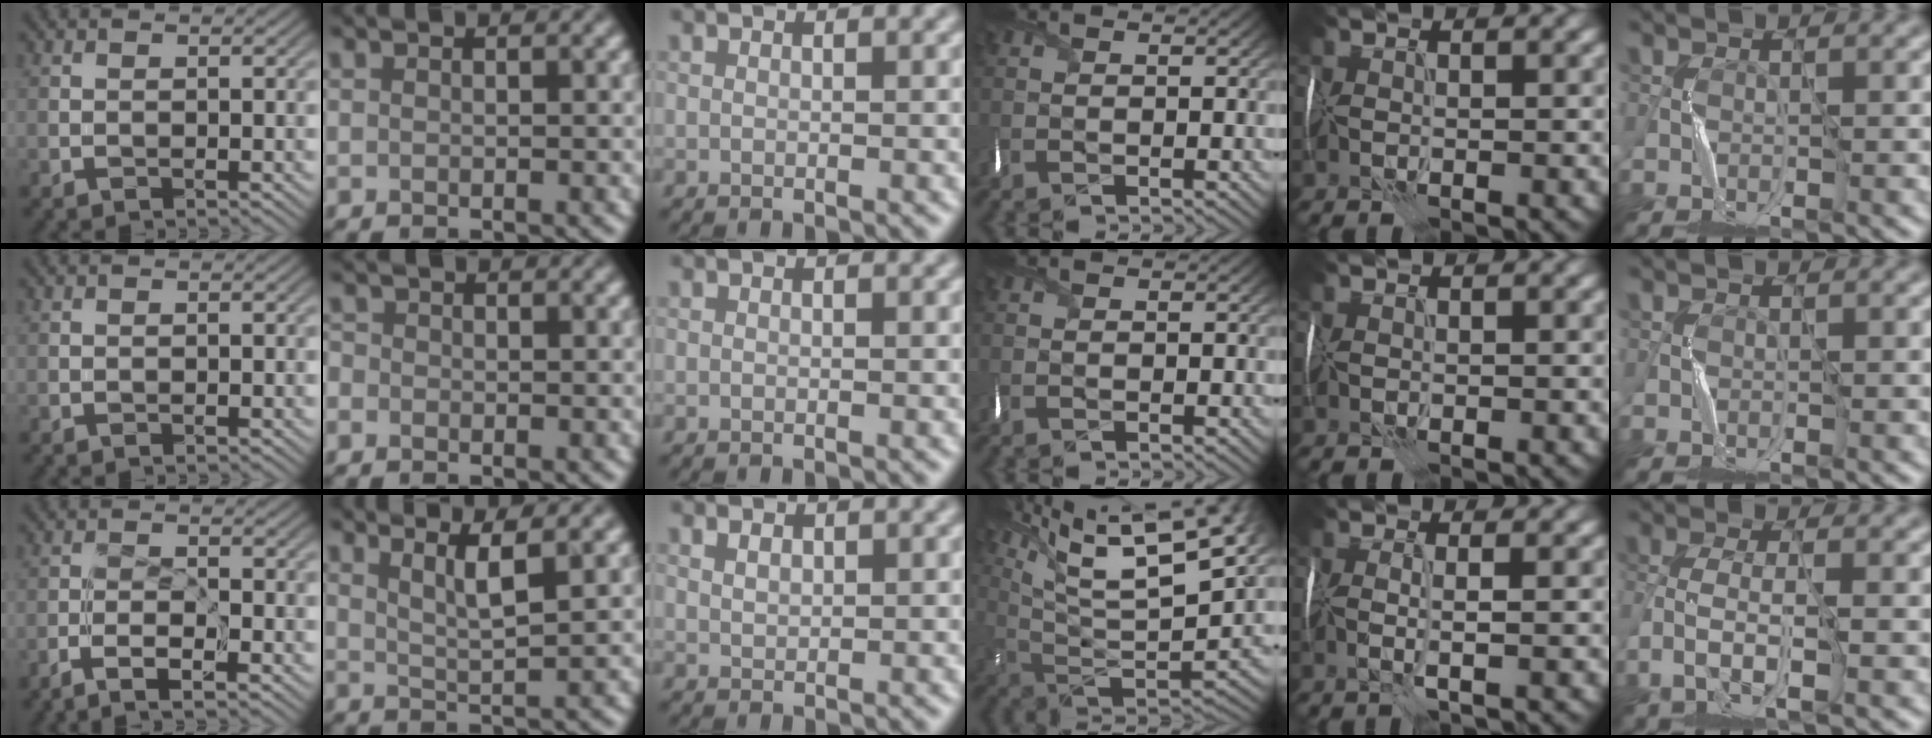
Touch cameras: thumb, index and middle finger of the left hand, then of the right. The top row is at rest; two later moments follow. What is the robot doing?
{"motion": "wrap", "object": "ribbon"}